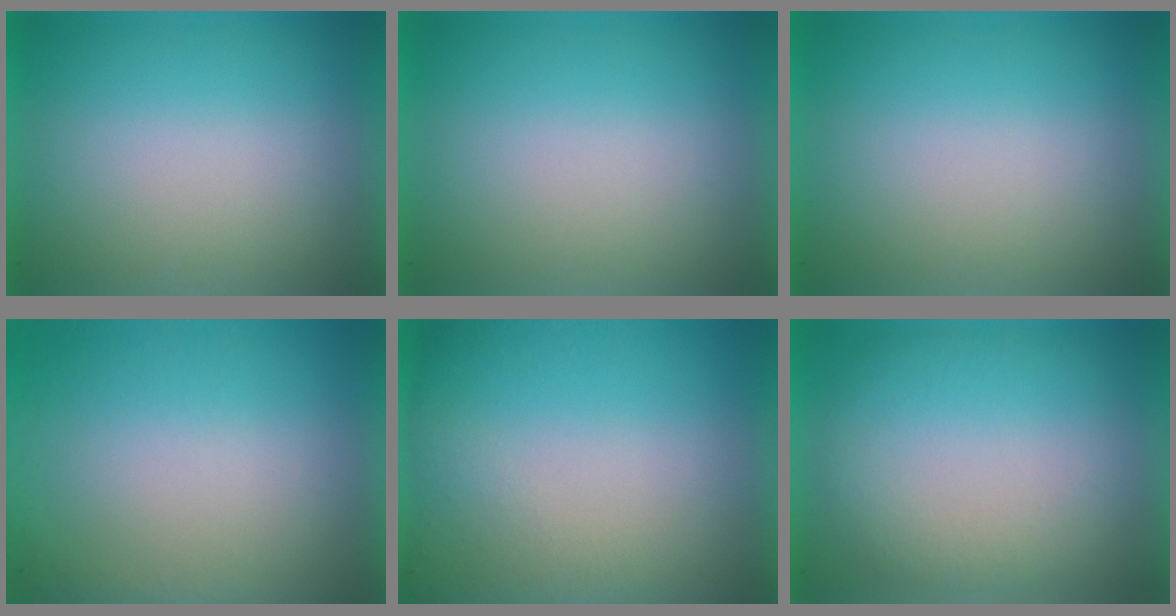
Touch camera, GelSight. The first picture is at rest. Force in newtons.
{"total": 0.0}
{"total": 0.0}
{"total": 7.0}
{"total": 5.9}
{"total": 2.2}